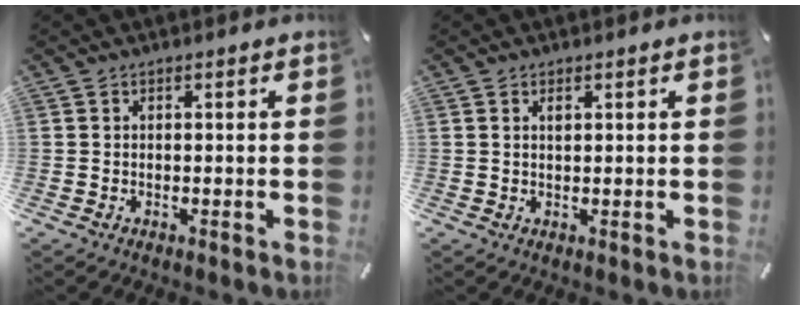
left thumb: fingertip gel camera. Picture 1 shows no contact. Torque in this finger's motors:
{"motor_torque": [0.13, -0.03, -0.03, -0.28, 0.12]}